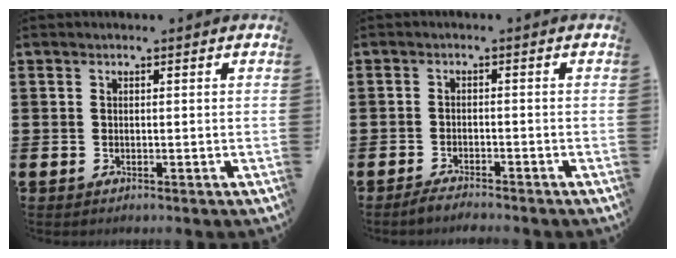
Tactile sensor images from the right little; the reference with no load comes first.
{"total": 1.7, "force": [-1.6, 0.0, 0.4], "torque": [-0.009, 0.003, -0.032]}